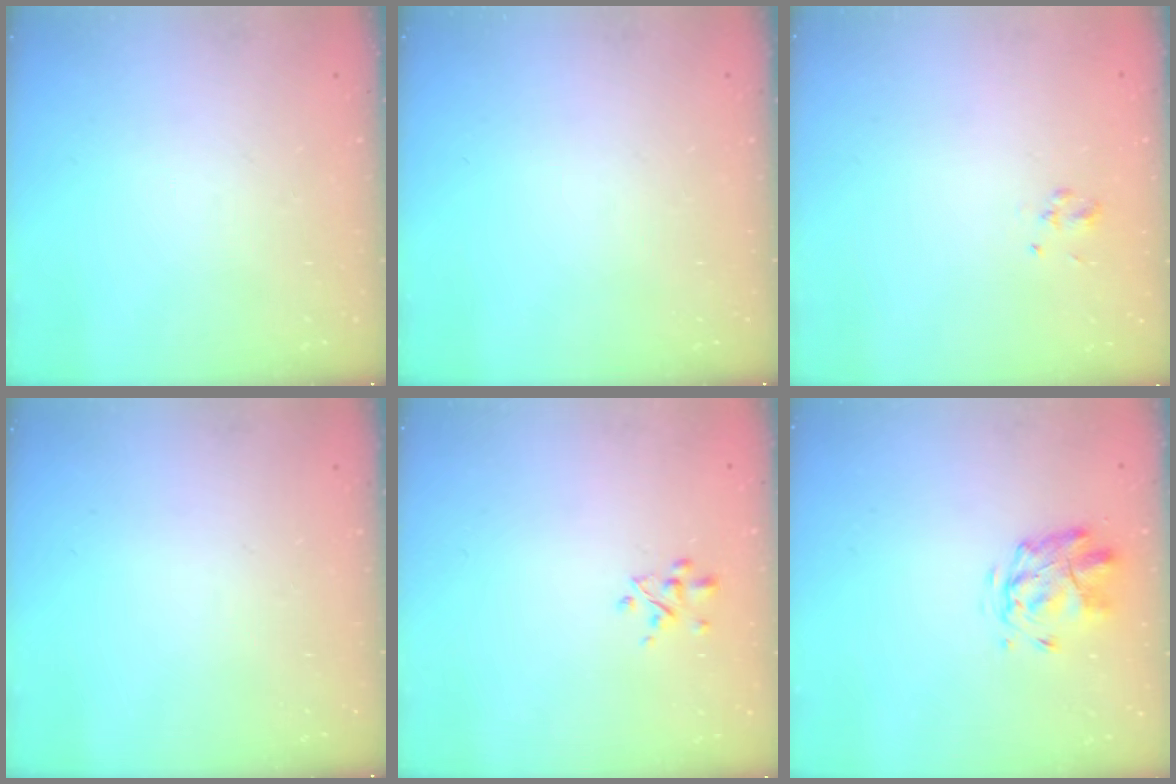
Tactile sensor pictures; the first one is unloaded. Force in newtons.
{"total": 0.0}
{"total": 1.4, "press": 1.3, "slide": 0.4}
{"total": 0.0}
{"total": 2.3, "press": 2.3, "slide": 0.3}
{"total": 2.8, "press": 2.4, "slide": 1.3}